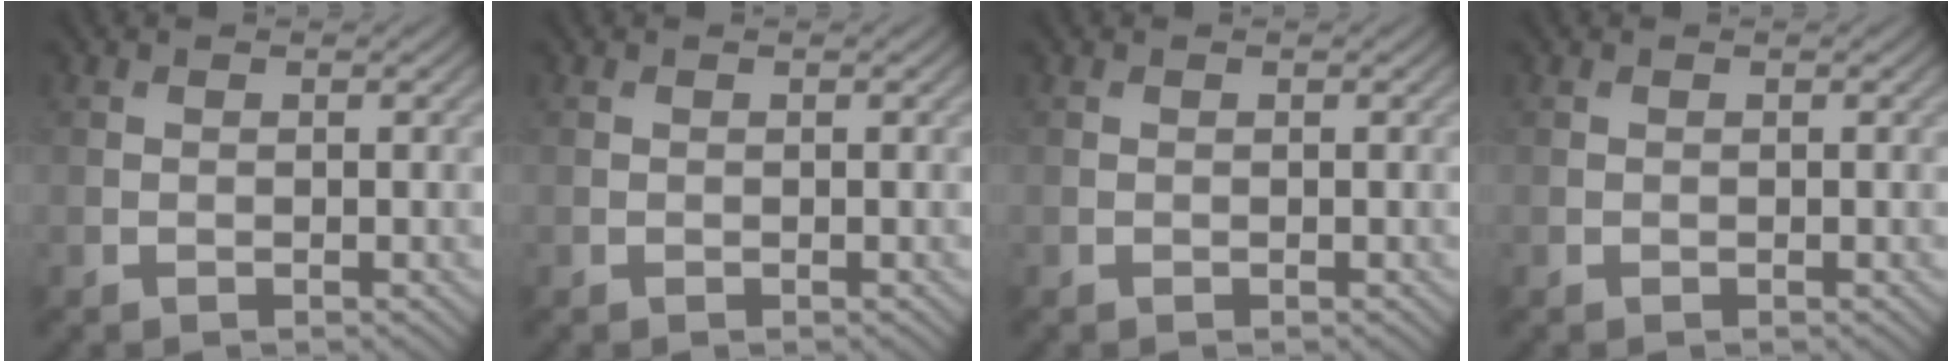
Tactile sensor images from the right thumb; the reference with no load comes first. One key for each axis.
{"total": 0.0}
{"total": 0.0}
{"total": 0.0}